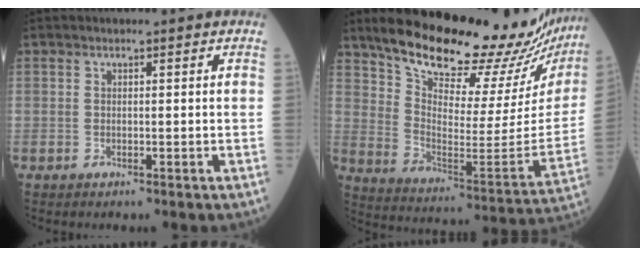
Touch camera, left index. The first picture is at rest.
{"total": 28.3, "force": [25.5, 3.9, 11.6], "torque": [-0.191, -0.100, 0.347]}